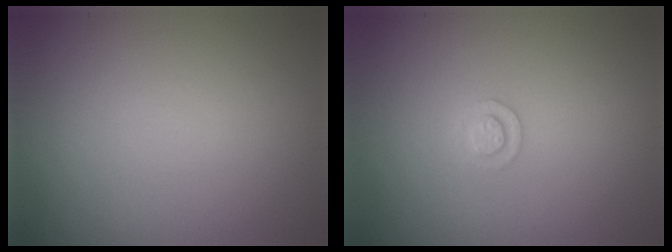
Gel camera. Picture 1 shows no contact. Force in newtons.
{"total": 1.3, "press": 1.2, "slide": 0.3}